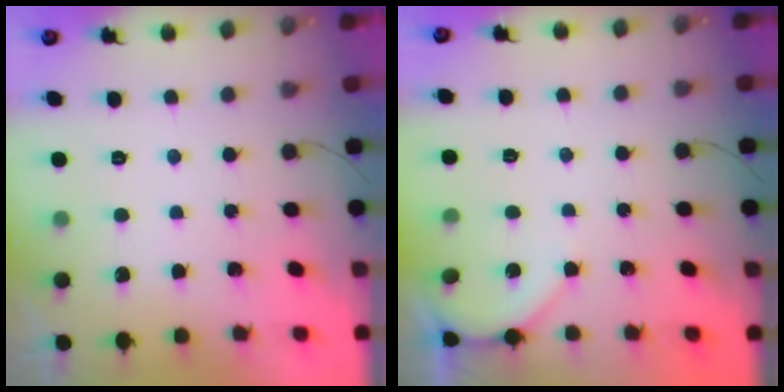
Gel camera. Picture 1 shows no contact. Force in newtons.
{"total": 2.3, "press": 2.2, "slide": 0.4}